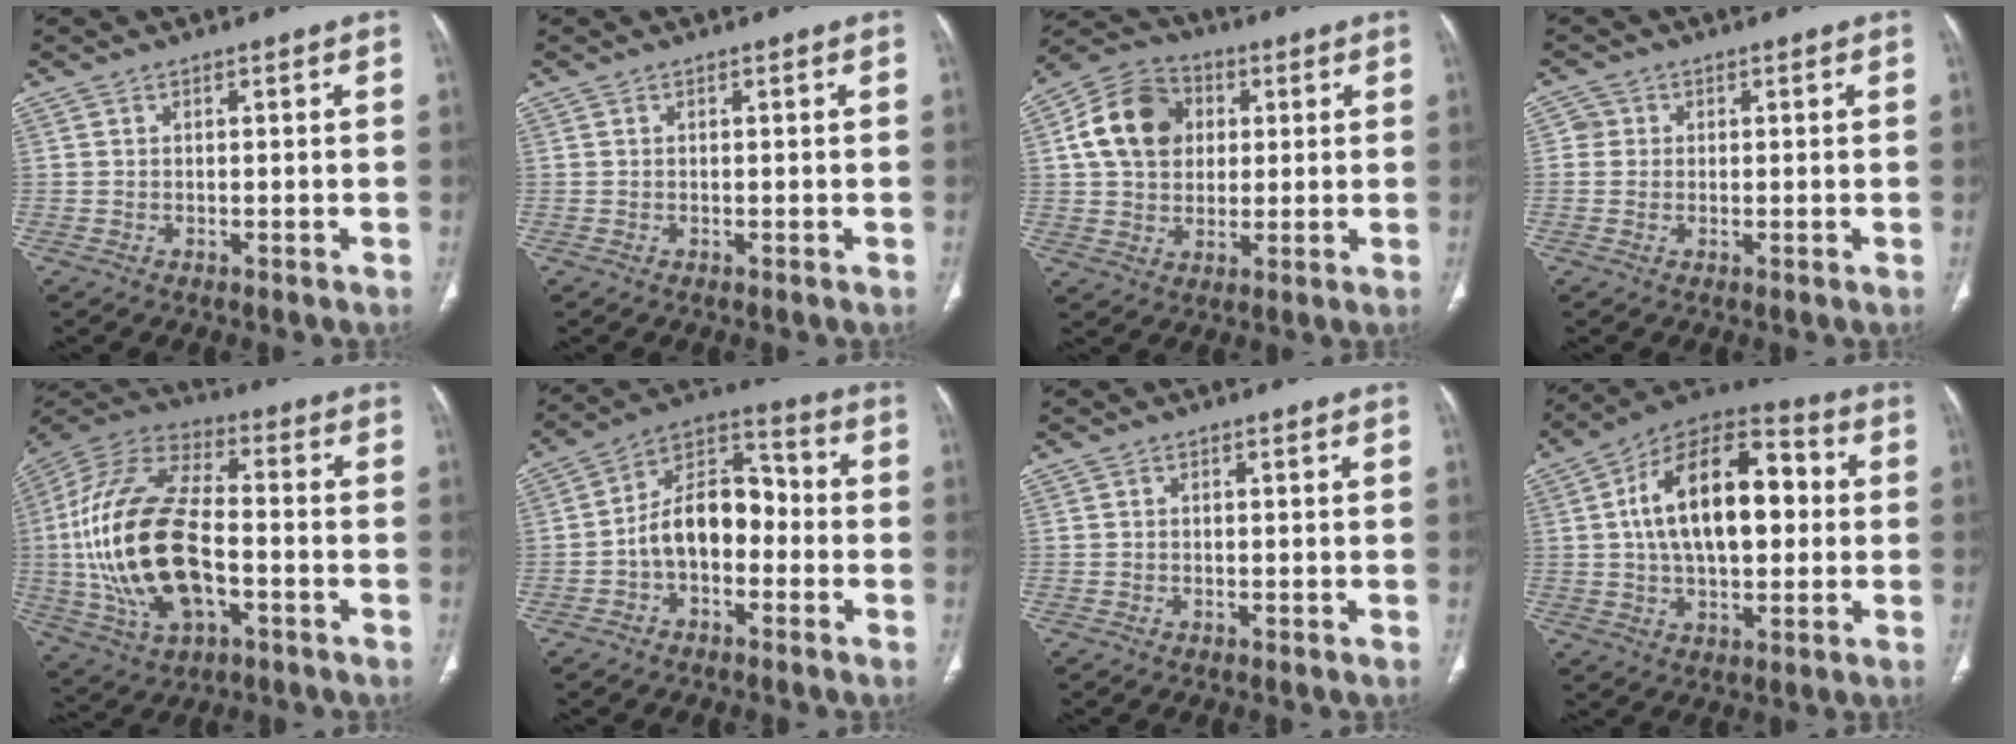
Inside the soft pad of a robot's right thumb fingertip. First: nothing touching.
{"total": 0.0}
{"total": 13.2, "force": [2.7, 10.5, 7.6], "torque": [-0.116, 0.008, 0.038]}
{"total": 1.9, "force": [0.3, 1.9, 0.3], "torque": [0.004, 0.004, 0.001]}
{"total": 24.5, "force": [-3.2, 12.8, 20.6], "torque": [-0.431, 0.015, -0.054]}
{"total": 12.3, "force": [-2.4, 7.9, 9.0], "torque": [-0.128, 0.049, -0.055]}
{"total": 0.0}
{"total": 20.8, "force": [2.4, 11.3, 17.3], "torque": [-0.266, 0.029, 0.033]}